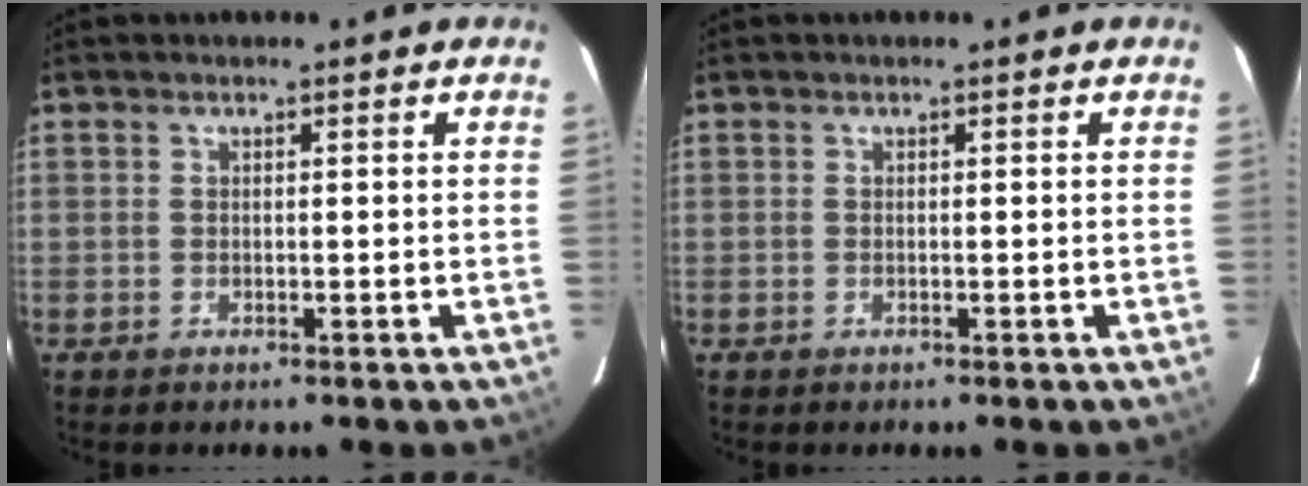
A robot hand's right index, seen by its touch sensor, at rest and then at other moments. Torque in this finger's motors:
{"motor_torque": [0.00, 0.00, 0.02, 0.00]}